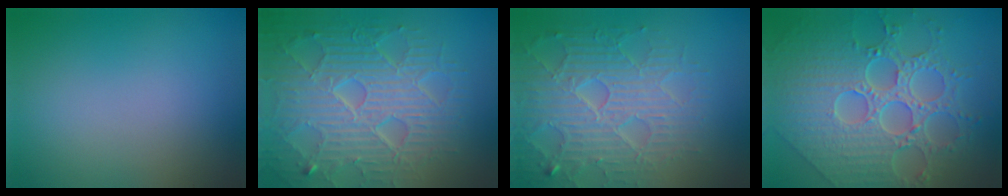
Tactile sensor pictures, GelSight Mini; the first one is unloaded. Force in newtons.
{"total": 8.9, "press": 6.4, "slide": 6.2}
{"total": 6.6, "press": 5.5, "slide": 3.6}
{"total": 9.4, "press": 7.0, "slide": 6.3}